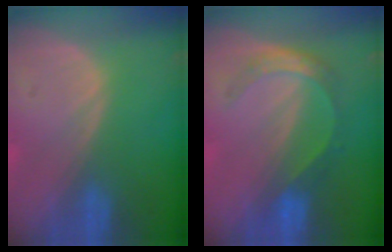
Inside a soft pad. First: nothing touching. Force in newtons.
{"total": 5.6, "press": 4.8, "slide": 2.8}